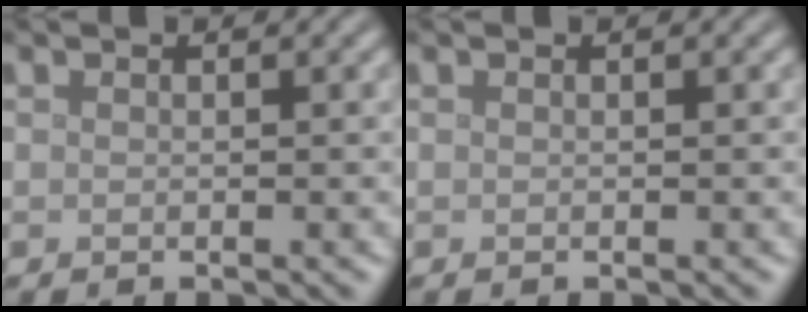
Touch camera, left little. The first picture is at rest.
{"total": 0.0}